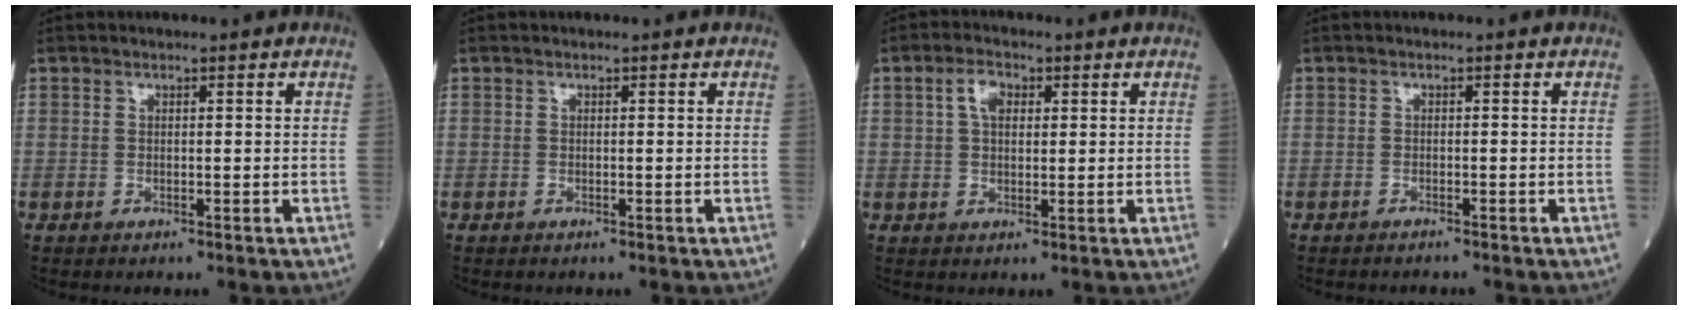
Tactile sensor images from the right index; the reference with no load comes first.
{"total": 0.0}
{"total": 3.8, "force": [1.3, 2.1, 2.8], "torque": [-0.057, 0.012, 0.024]}
{"total": 0.8, "force": [-0.8, 0.0, 0.0], "torque": [-0.007, -0.003, -0.013]}